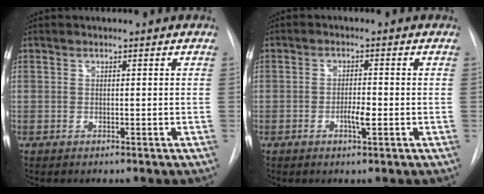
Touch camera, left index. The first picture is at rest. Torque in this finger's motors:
{"motor_torque": [0.50, 0.17, 0.07, 0.02]}